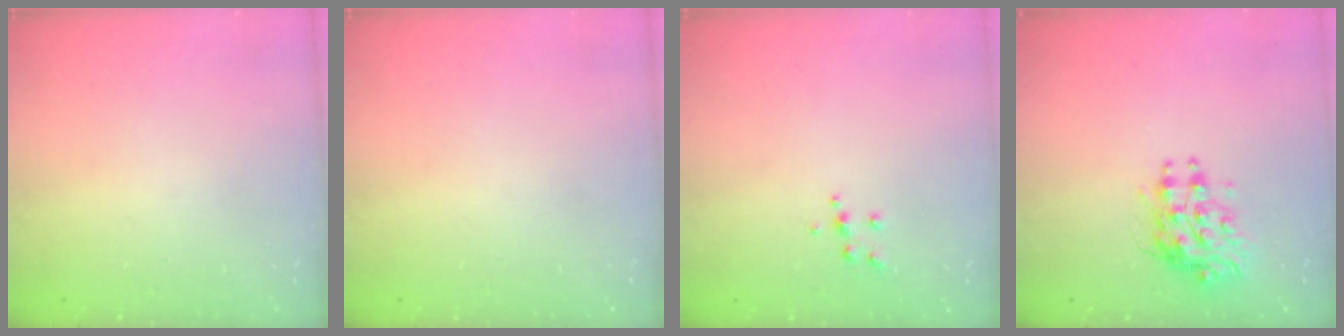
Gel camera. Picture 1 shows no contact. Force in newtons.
{"total": 0.0}
{"total": 5.2, "press": 5.2, "slide": 0.5}
{"total": 9.4, "press": 9.3, "slide": 0.7}